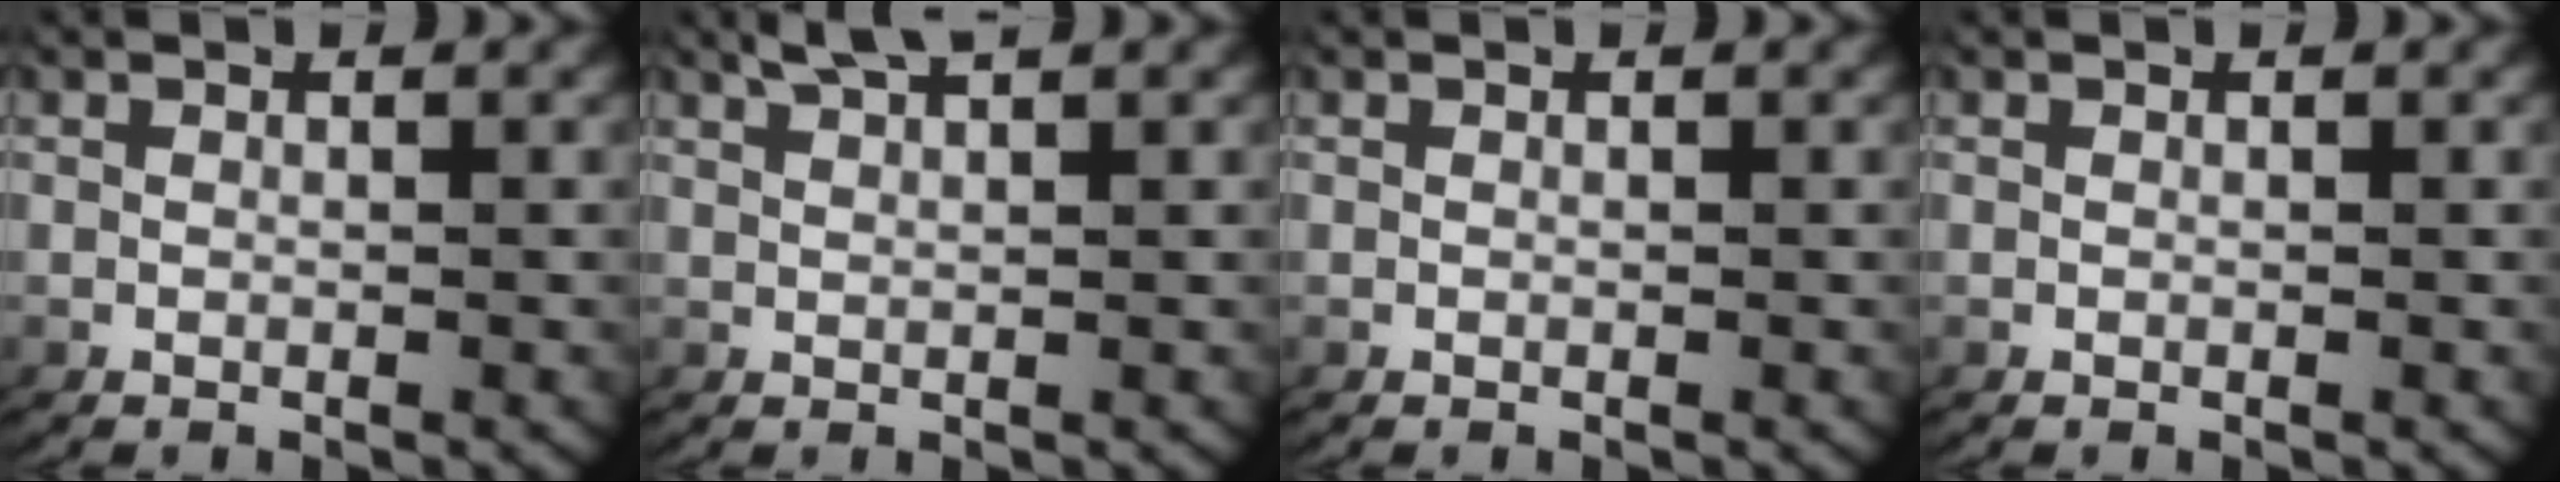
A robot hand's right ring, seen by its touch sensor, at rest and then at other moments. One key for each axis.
{"total": 2.9, "fx": 2.6, "fy": 0.2, "fz": 1.3, "tx": -0.029, "ty": 0.007, "tz": 0.046}
{"total": 0.0}
{"total": 0.0}